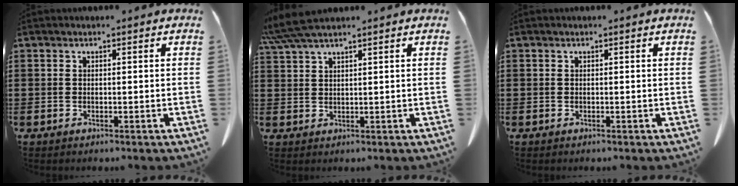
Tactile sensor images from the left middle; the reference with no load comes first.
{"total": 4.6, "force": [3.8, 0.4, 2.6], "torque": [-0.062, -0.005, 0.071]}
{"total": 0.0}